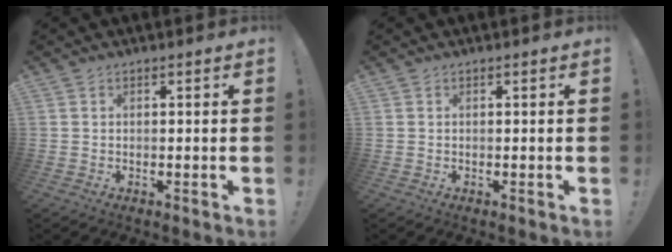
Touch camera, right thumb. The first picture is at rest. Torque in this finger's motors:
{"motor_torque": [0.05, -0.02, -0.10, 0.09, 0.00]}